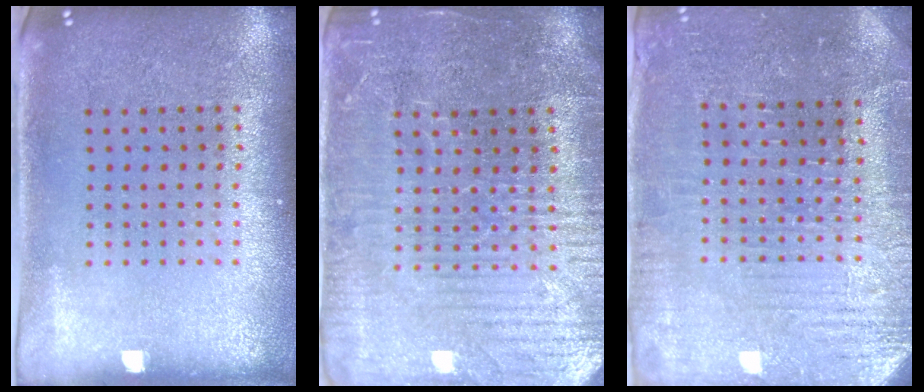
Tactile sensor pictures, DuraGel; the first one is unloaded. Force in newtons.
{"total": 4.2, "press": 3.9, "slide": 1.5}
{"total": 3.4, "press": 3.4, "slide": 0.5}